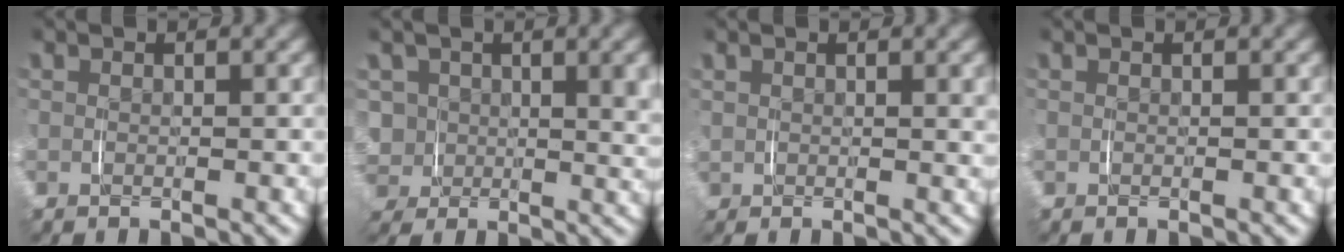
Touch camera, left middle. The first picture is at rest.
{"total": 7.1, "force": [0.5, 6.4, 3.0], "torque": [-0.094, -0.029, 0.013]}
{"total": 1.2, "force": [0.6, 0.9, 0.6], "torque": [-0.008, 0.006, 0.008]}
{"total": 0.0}